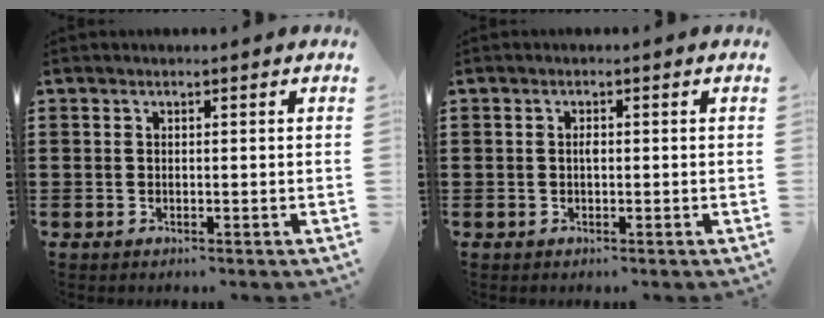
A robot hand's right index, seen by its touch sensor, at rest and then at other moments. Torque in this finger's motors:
{"motor_torque": [0.31, -0.40, 0.13, 0.04]}